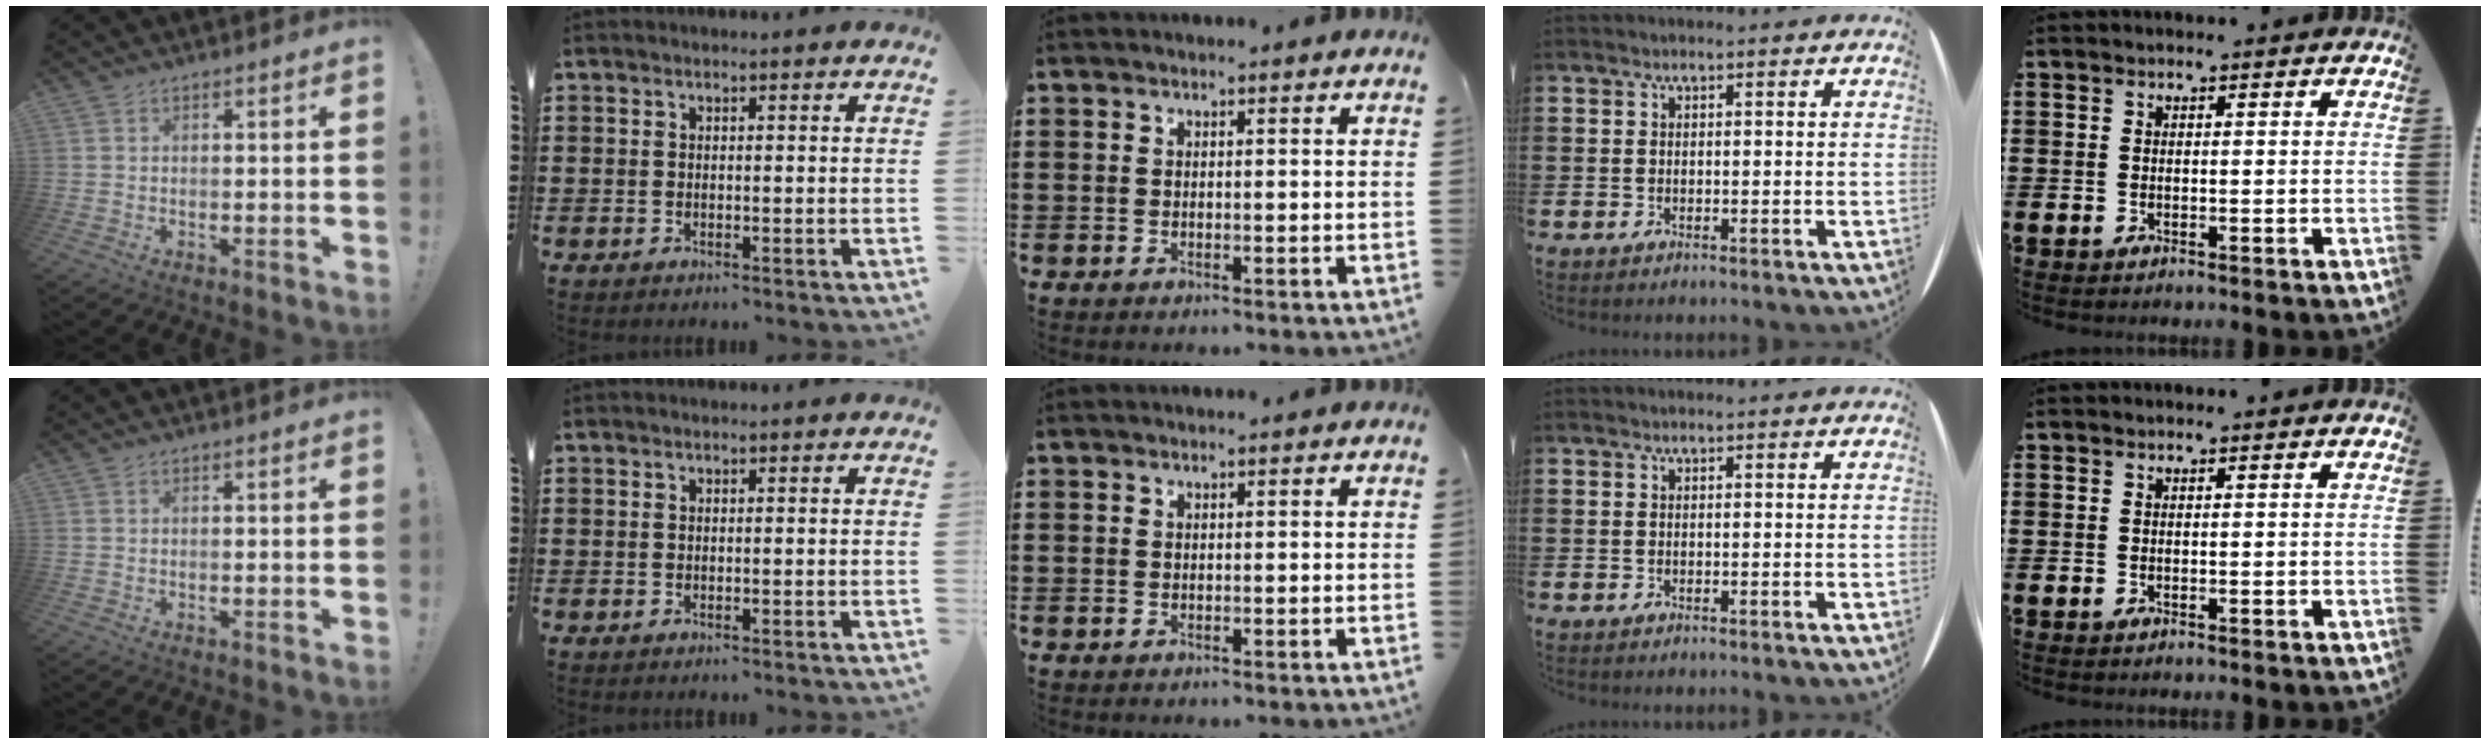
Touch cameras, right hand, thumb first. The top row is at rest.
{}